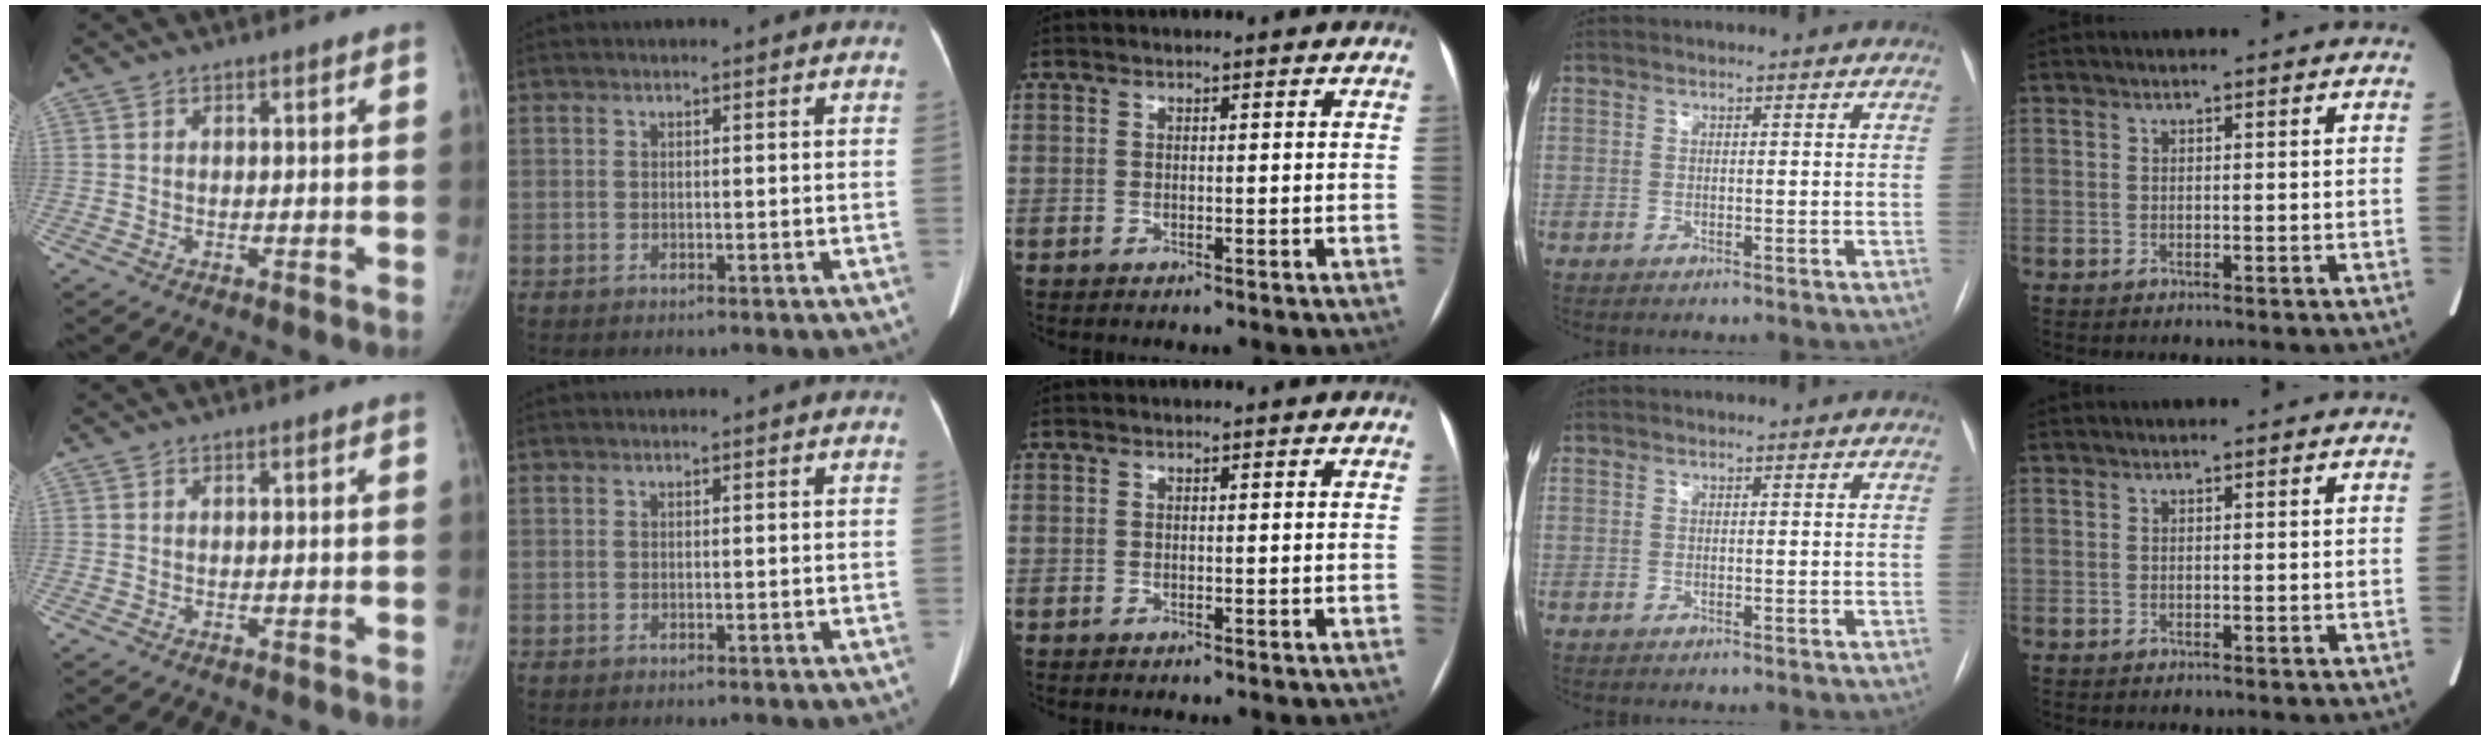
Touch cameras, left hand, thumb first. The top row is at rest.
{}